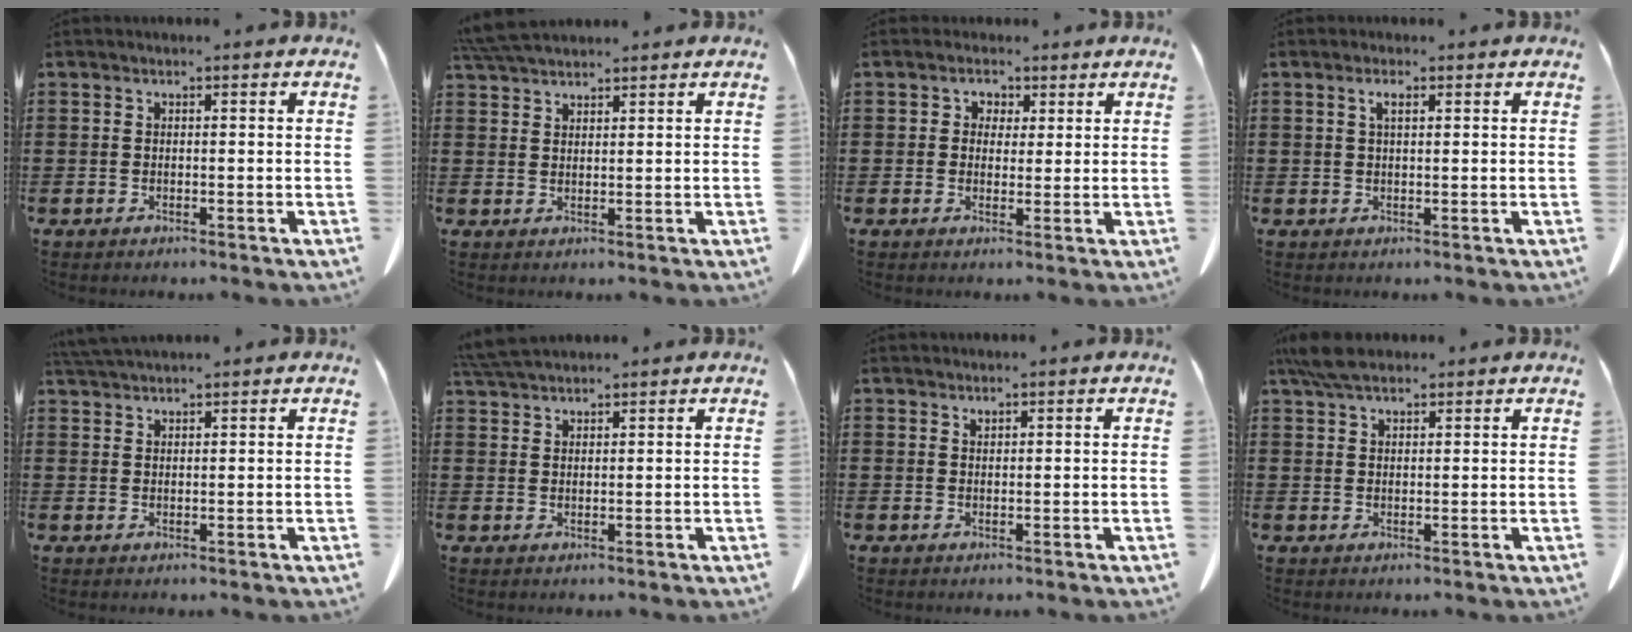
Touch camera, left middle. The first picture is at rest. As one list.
[{"total": 4.5, "force": [4.1, 0.7, 1.6], "torque": [-0.044, -0.006, 0.080]}, {"total": 2.6, "force": [1.3, 2.3, 0.2], "torque": [-0.018, 0.009, 0.023]}, {"total": 1.8, "force": [0.8, 0.5, 1.5], "torque": [-0.032, 0.002, 0.015]}, {"total": 2.5, "force": [2.4, 0.1, 0.7], "torque": [-0.021, -0.005, 0.048]}, {"total": 4.0, "force": [3.7, 0.5, 1.5], "torque": [-0.039, -0.005, 0.071]}, {"total": 0.8, "force": [0.7, 0.2, 0.1], "torque": [-0.004, -0.003, 0.015]}, {"total": 5.1, "force": [4.0, 1.5, 2.8], "torque": [-0.065, -0.001, 0.076]}]